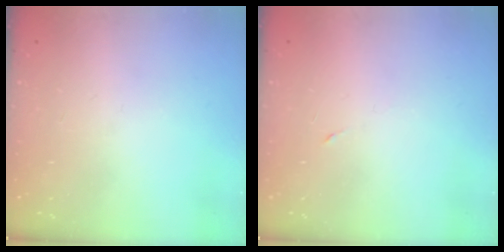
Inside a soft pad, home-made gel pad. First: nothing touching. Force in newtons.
{"total": 3.1, "press": 2.9, "slide": 1.1}